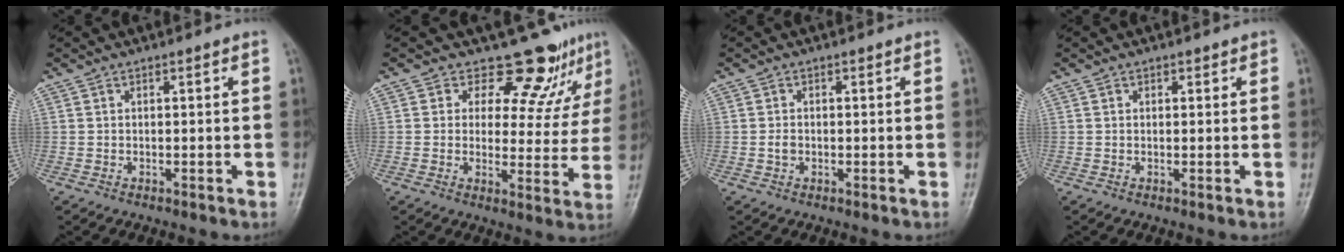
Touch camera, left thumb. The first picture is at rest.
{"total": 11.2, "force": [9.3, 5.2, 3.4], "torque": [0.004, -0.065, 0.107]}
{"total": 1.4, "force": [-0.3, 1.2, 0.8], "torque": [-0.012, 0.002, -0.006]}
{"total": 0.8, "force": [0.5, 0.7, 0.2], "torque": [0.008, -0.001, 0.003]}